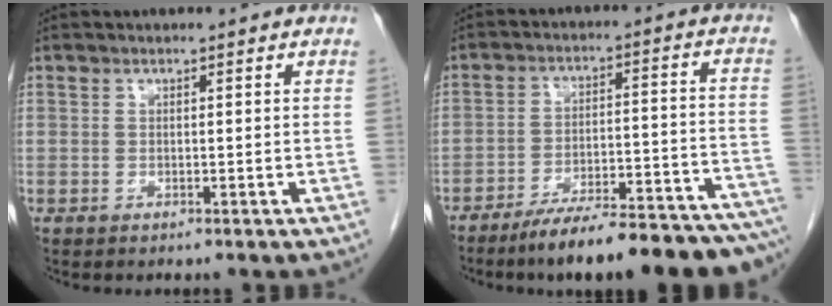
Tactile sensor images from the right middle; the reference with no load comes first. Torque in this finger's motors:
{"motor_torque": [1.10, -1.04, 0.26, 0.08]}